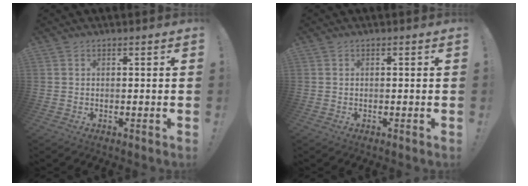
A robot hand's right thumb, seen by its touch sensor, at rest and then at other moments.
{"total": 0.0}